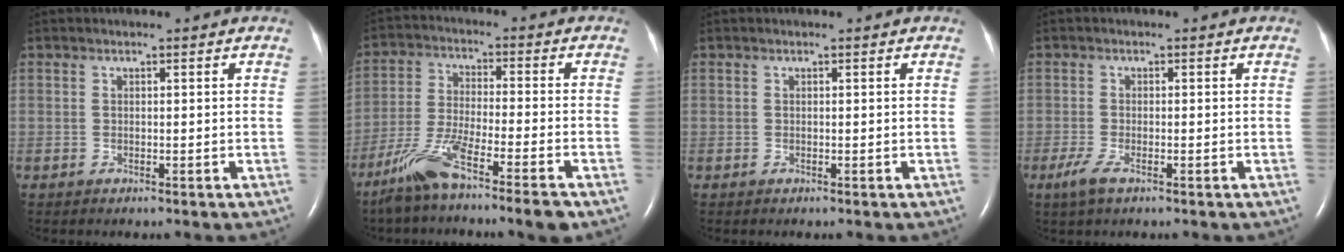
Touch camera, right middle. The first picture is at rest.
{"total": 10.5, "force": [-7.3, 0.1, 7.5], "torque": [-0.151, -0.026, -0.138]}
{"total": 0.0}
{"total": 2.7, "force": [-1.6, 0.7, 2.1], "torque": [-0.054, -0.006, -0.034]}